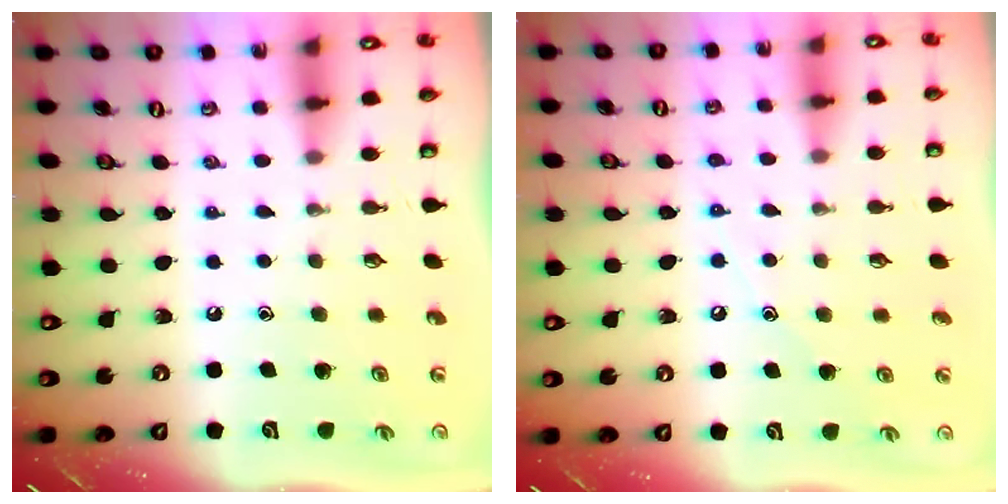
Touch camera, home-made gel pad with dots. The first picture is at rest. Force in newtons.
{"total": 5.6, "press": 5.6, "slide": 0.7}